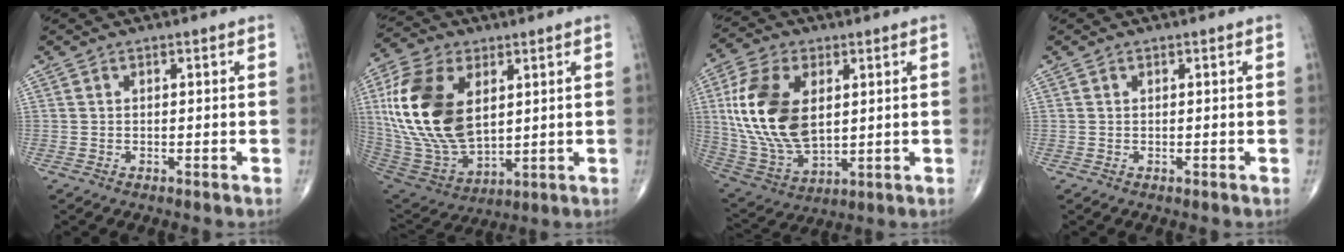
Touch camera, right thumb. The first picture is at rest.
{"total": 22.4, "force": [5.0, 13.3, 17.3], "torque": [-0.345, -0.025, 0.100]}
{"total": 18.9, "force": [3.5, 11.1, 14.9], "torque": [-0.295, -0.016, 0.074]}
{"total": 0.0}